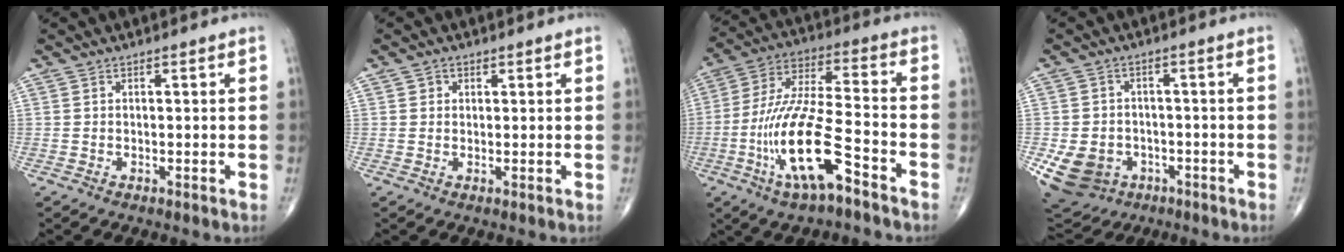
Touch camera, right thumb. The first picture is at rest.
{"total": 1.5, "force": [0.6, 1.3, 0.3], "torque": [0.005, -0.001, 0.004]}
{"total": 17.2, "force": [-7.5, 4.6, 14.8], "torque": [-0.307, 0.037, -0.133]}
{"total": 11.4, "force": [-4.0, 9.5, 4.8], "torque": [-0.099, 0.016, -0.051]}